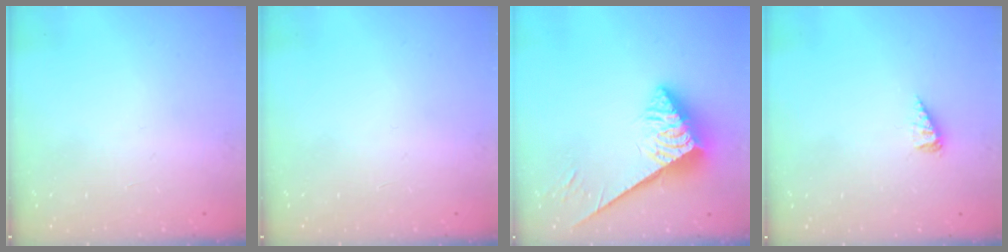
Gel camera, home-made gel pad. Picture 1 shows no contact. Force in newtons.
{"total": 0.0}
{"total": 5.6, "press": 5.6, "slide": 0.6}
{"total": 2.5, "press": 2.5, "slide": 0.3}